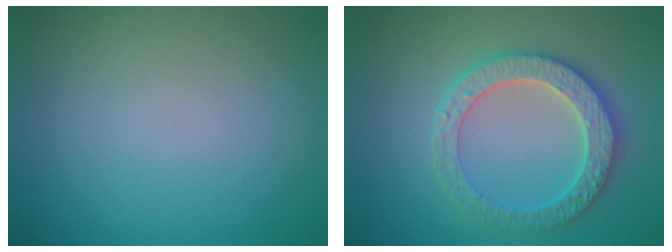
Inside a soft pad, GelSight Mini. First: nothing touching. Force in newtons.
{"total": 4.2, "press": 4.0, "slide": 1.0}